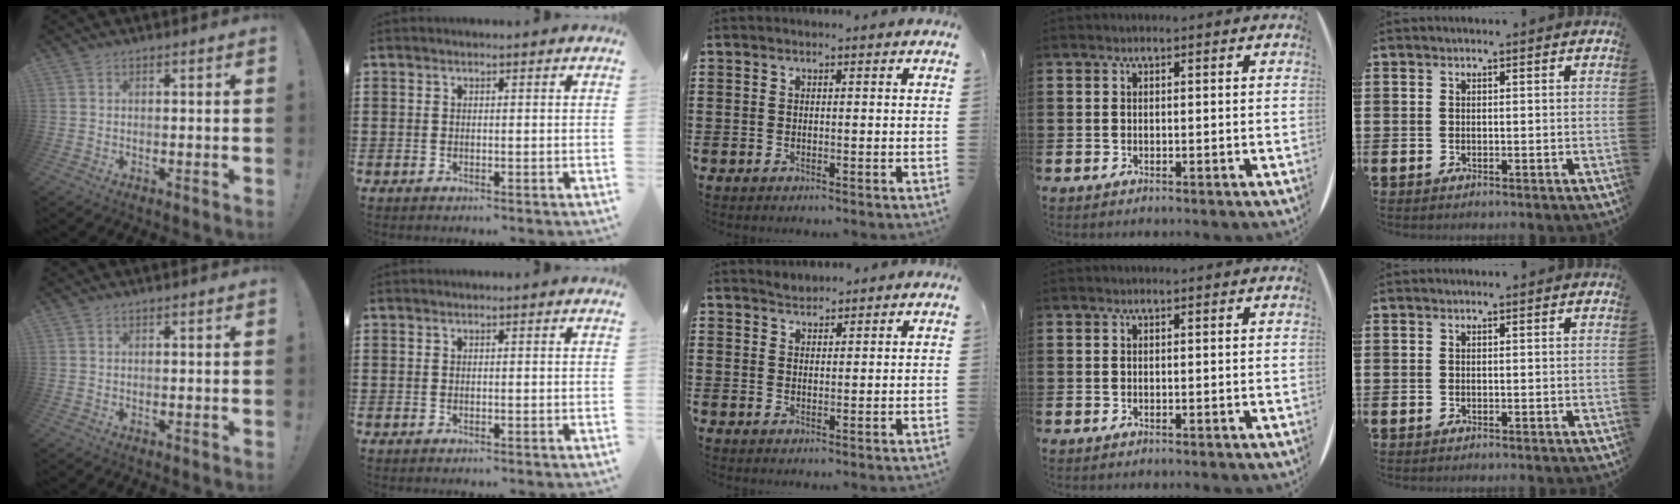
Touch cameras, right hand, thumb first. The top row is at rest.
{"middle": {"total": 1.6, "force": [1.5, 0.3, -0.4], "torque": [0.001, 0.002, 0.031]}}